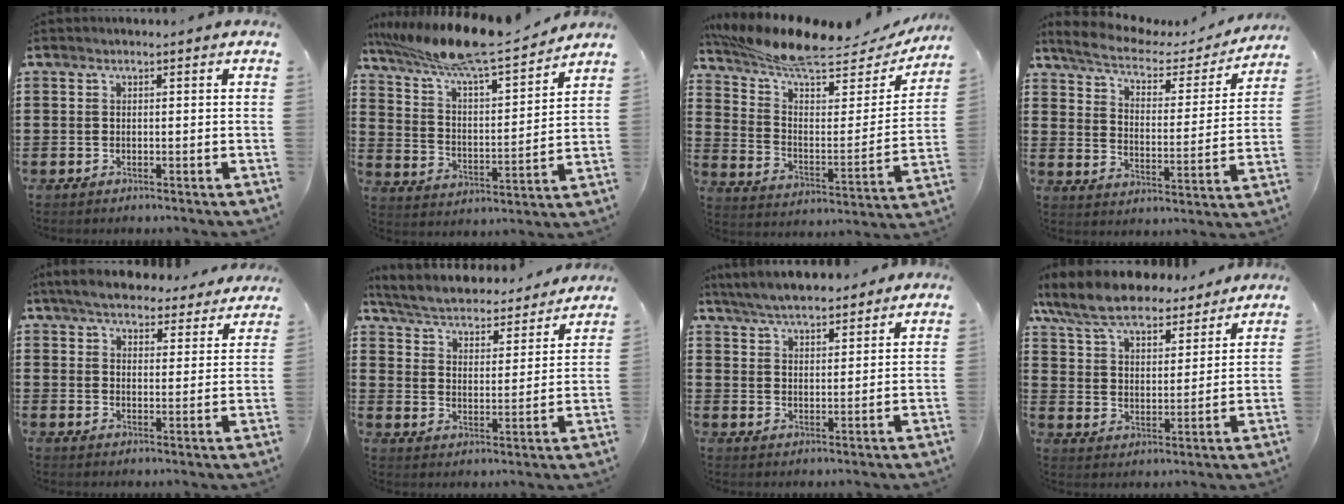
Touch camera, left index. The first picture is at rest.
{"total": 9.9, "force": [8.7, 0.2, 4.7], "torque": [-0.126, -0.056, 0.146]}
{"total": 10.9, "force": [9.3, 1.9, 5.3], "torque": [-0.131, -0.059, 0.160]}
{"total": 4.6, "force": [3.9, 1.4, 2.1], "torque": [-0.063, -0.023, 0.059]}
{"total": 5.4, "force": [5.2, 0.7, 1.3], "torque": [-0.048, -0.018, 0.093]}
{"total": 4.5, "force": [4.4, 0.1, 0.8], "torque": [-0.040, -0.034, 0.070]}
{"total": 5.6, "force": [5.3, 1.2, 1.5], "torque": [-0.048, -0.010, 0.098]}
{"total": 8.9, "force": [8.0, 2.0, 3.3], "torque": [-0.098, -0.034, 0.146]}